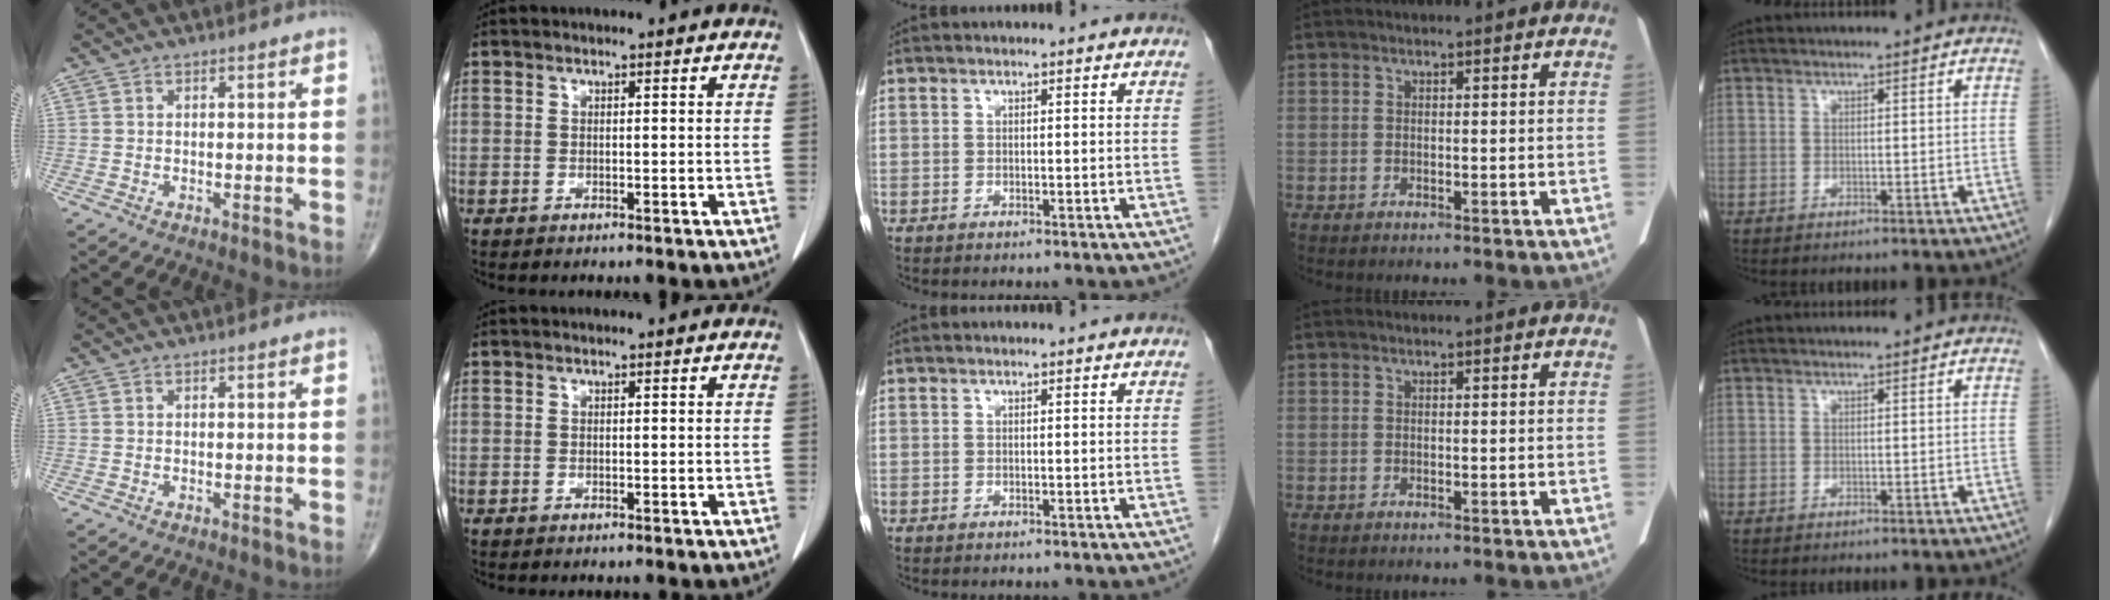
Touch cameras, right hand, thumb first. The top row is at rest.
{}